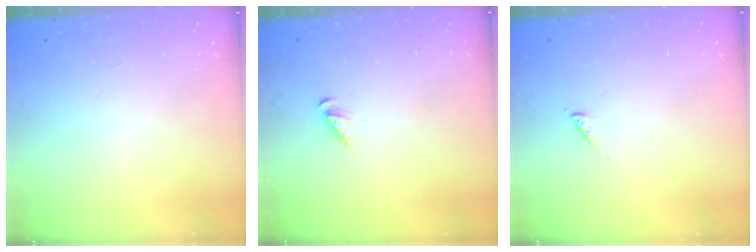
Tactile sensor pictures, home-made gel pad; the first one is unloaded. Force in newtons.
{"total": 1.5, "press": 1.5, "slide": 0.3}
{"total": 1.3, "press": 1.3, "slide": 0.3}